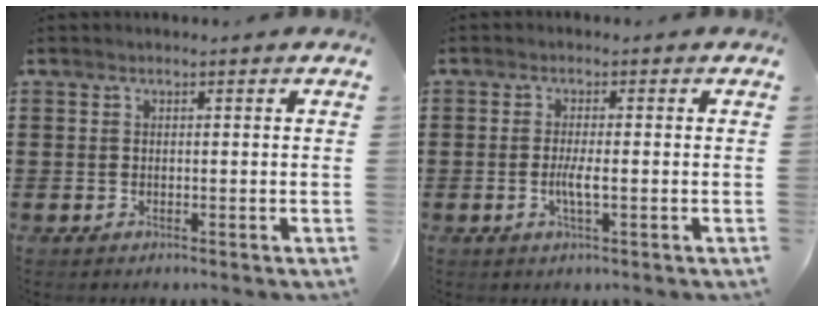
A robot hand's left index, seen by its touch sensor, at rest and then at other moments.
{"total": 3.0, "force": [-0.6, 0.4, 2.9], "torque": [-0.058, -0.005, -0.013]}